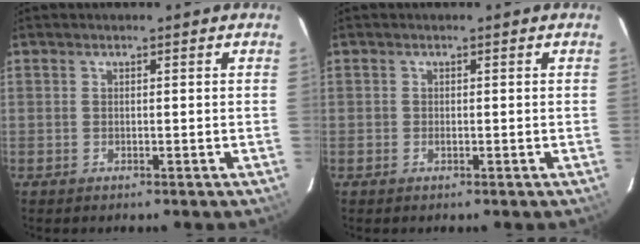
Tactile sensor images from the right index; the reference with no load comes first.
{"total": 0.6, "force": [-0.3, 0.5, 0.2], "torque": [-0.004, -0.001, -0.007]}